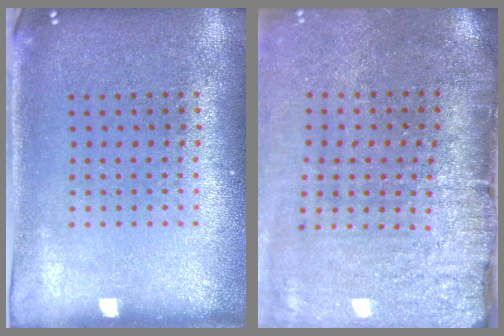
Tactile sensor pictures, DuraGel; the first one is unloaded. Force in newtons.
{"total": 4.6, "press": 3.9, "slide": 2.5}